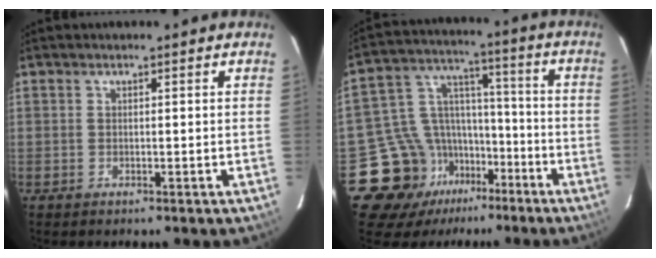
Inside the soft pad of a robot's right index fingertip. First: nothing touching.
{"total": 14.6, "force": [-9.0, 10.9, 3.8], "torque": [-0.096, 0.052, -0.145]}